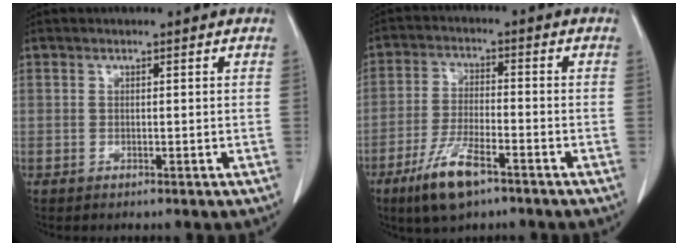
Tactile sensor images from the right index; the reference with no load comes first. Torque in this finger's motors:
{"motor_torque": [0.83, -0.64, 0.36, 0.11]}